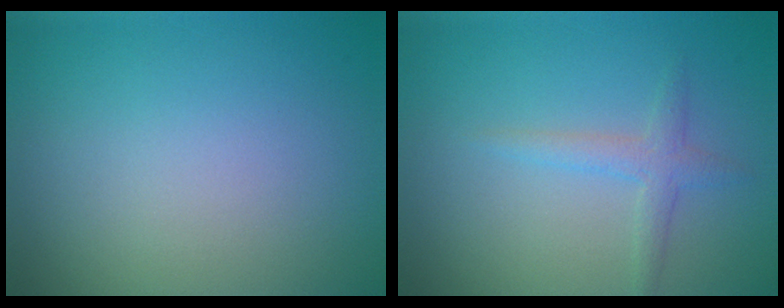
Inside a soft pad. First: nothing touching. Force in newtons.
{"total": 1.8, "press": 1.8, "slide": 0.1}